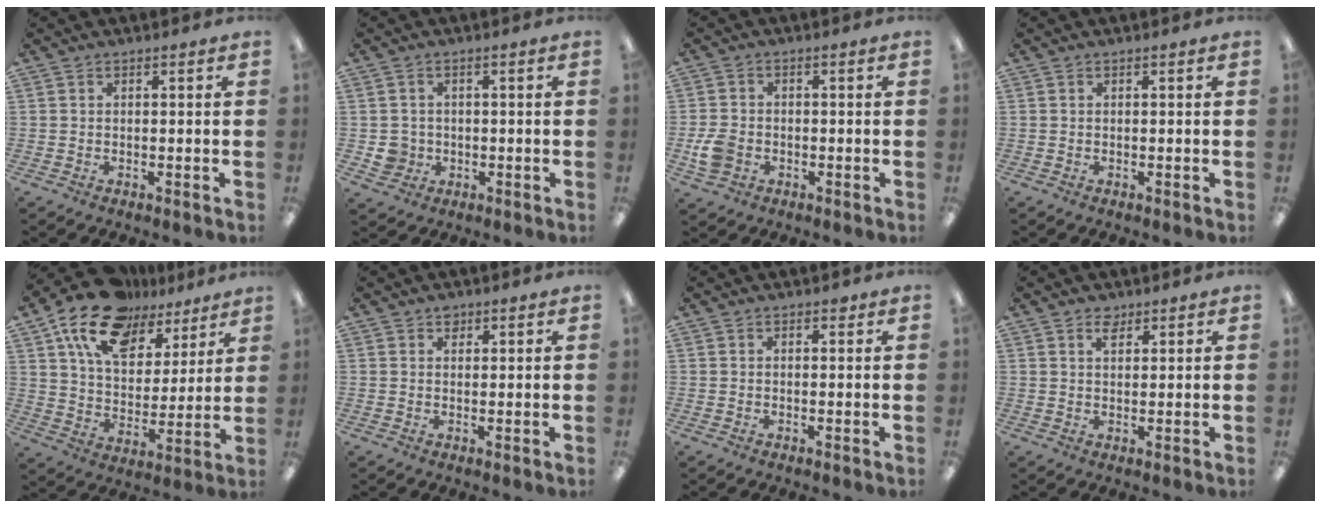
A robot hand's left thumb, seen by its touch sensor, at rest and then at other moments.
{"total": 3.8, "force": [-0.4, 3.7, 0.7], "torque": [-0.009, 0.006, -0.007]}
{"total": 5.4, "force": [-1.7, 4.1, 3.1], "torque": [-0.060, 0.002, -0.032]}
{"total": 0.0}
{"total": 17.2, "force": [11.7, 9.5, 8.2], "torque": [-0.155, -0.060, 0.213]}
{"total": 1.5, "force": [1.1, 0.9, 0.4], "torque": [-0.001, -0.004, 0.019]}
{"total": 0.6, "force": [0.5, 0.4, 0.2], "torque": [0.003, -0.002, 0.007]}
{"total": 2.5, "force": [2.0, 1.2, 1.1], "torque": [-0.016, -0.004, 0.035]}